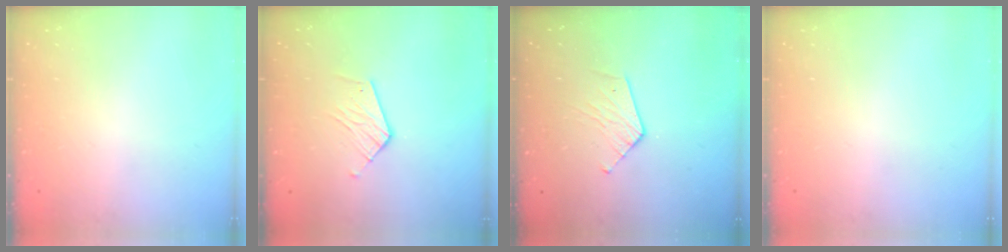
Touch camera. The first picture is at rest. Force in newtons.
{"total": 6.9, "press": 6.9, "slide": 0.2}
{"total": 6.1, "press": 6.1, "slide": 0.3}
{"total": 0.0}